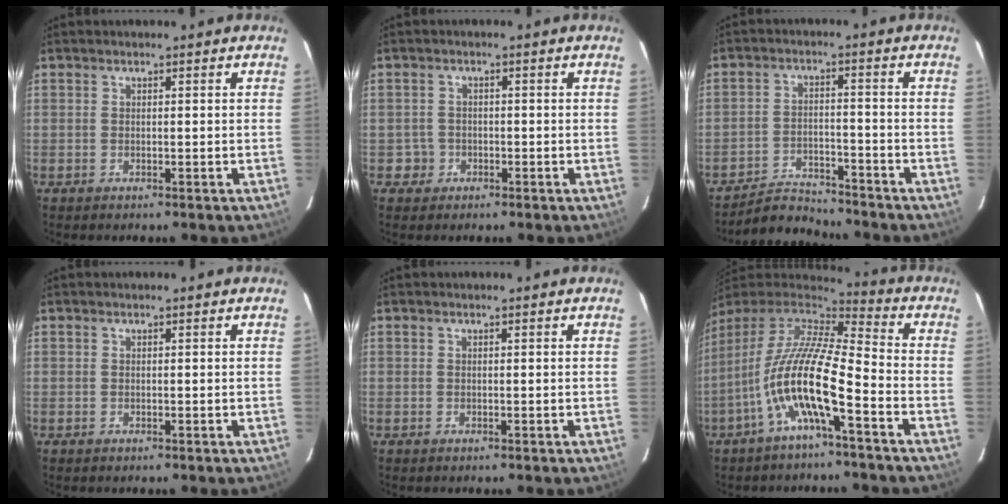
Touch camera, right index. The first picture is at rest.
{"total": 2.8, "force": [-1.0, 2.6, -0.3], "torque": [0.006, 0.015, -0.015]}
{"total": 7.0, "force": [-6.9, 1.5, 0.2], "torque": [-0.026, 0.012, -0.117]}
{"total": 0.0}
{"total": 0.0}
{"total": 15.2, "force": [-5.8, 2.8, 13.7], "torque": [-0.251, -0.011, -0.118]}